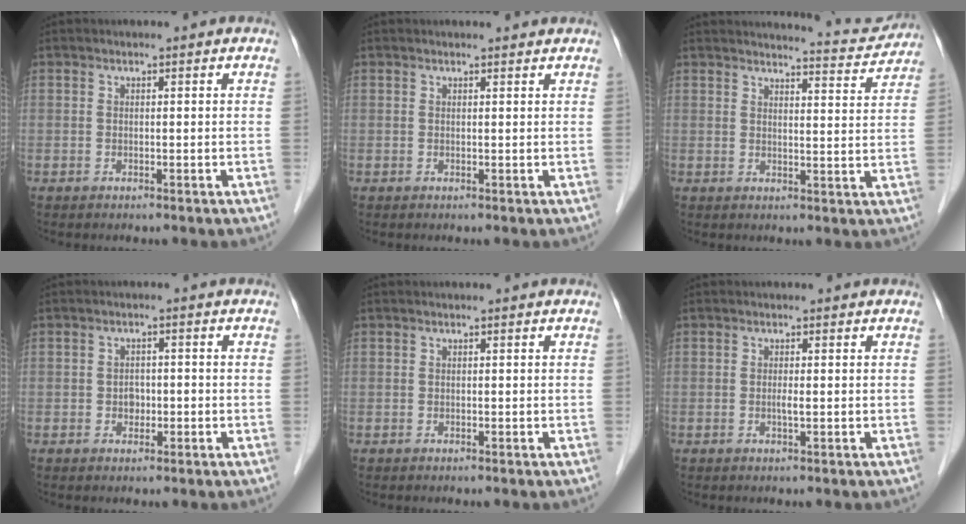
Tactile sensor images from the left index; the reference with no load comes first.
{"total": 1.6, "force": [1.6, 0.1, 0.1], "torque": [-0.009, 0.002, 0.018]}
{"total": 7.6, "force": [7.6, 0.0, 0.5], "torque": [-0.013, -0.015, 0.084]}
{"total": 1.9, "force": [-0.6, 1.5, 1.0], "torque": [-0.014, 0.004, -0.007]}
{"total": 0.0}
{"total": 0.8, "force": [-0.1, 0.0, 0.8], "torque": [-0.019, -0.003, -0.003]}